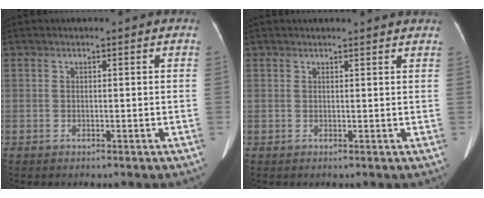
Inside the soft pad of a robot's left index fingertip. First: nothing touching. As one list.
[{"total": 5.5, "force": [5.3, 0.4, 1.5], "torque": [-0.018, 0.018, 0.049]}]